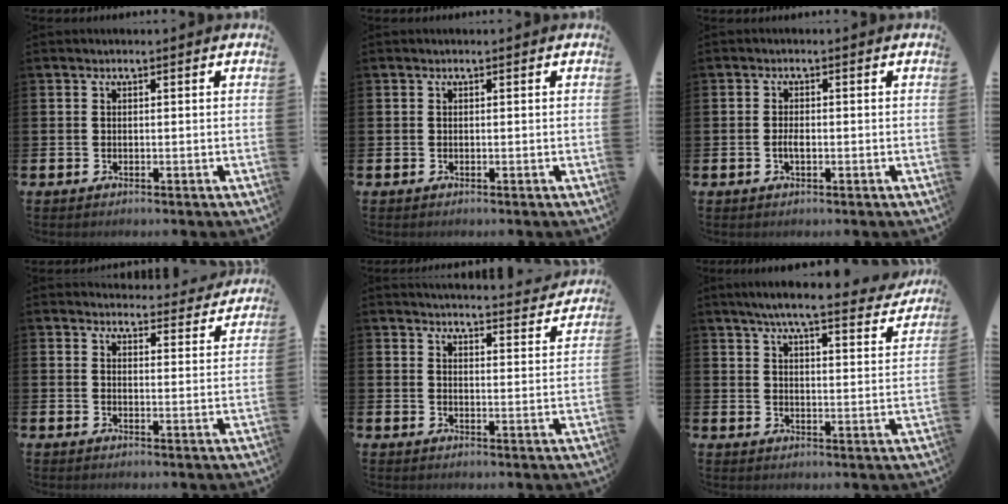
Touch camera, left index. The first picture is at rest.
{"total": 0.0}
{"total": 1.5, "force": [-0.3, 0.7, 1.3], "torque": [-0.022, 0.000, -0.007]}
{"total": 3.9, "force": [3.9, 0.7, 0.0], "torque": [0.005, -0.031, 0.066]}
{"total": 4.5, "force": [4.4, 0.1, 0.5], "torque": [-0.012, -0.036, 0.076]}
{"total": 6.7, "force": [6.0, 0.5, 2.8], "torque": [-0.064, -0.032, 0.102]}